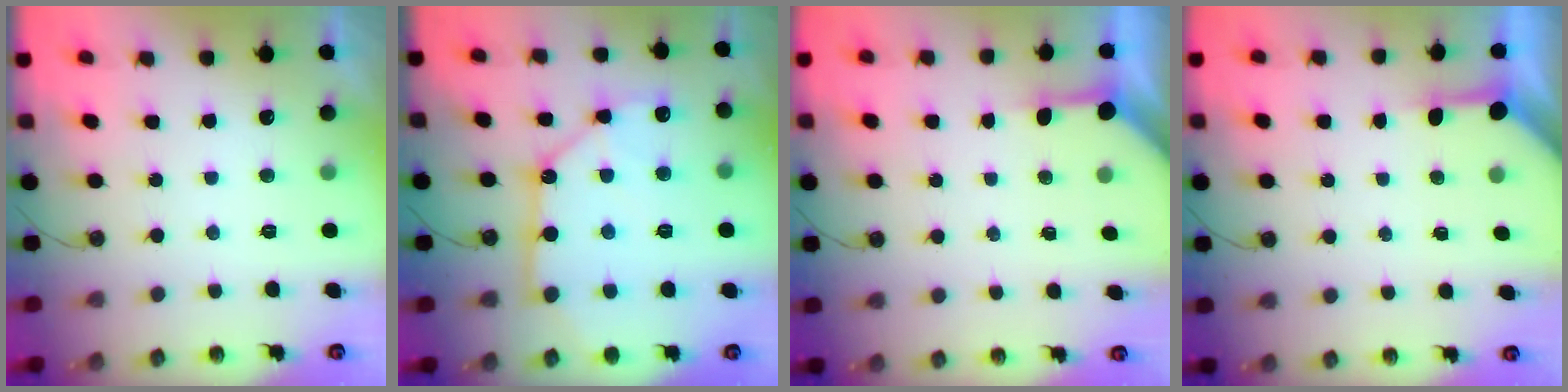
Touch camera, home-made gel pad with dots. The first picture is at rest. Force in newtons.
{"total": 13.9, "press": 13.8, "slide": 1.4}
{"total": 3.1, "press": 3.1, "slide": 0.5}
{"total": 3.4, "press": 3.3, "slide": 0.4}